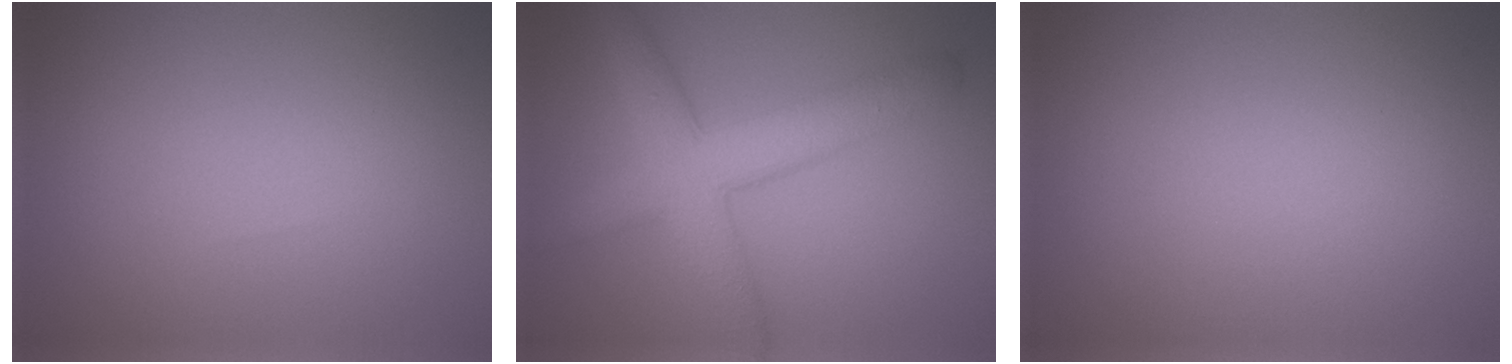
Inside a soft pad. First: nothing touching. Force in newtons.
{"total": 5.9, "press": 5.9, "slide": 0.0}
{"total": 0.0}